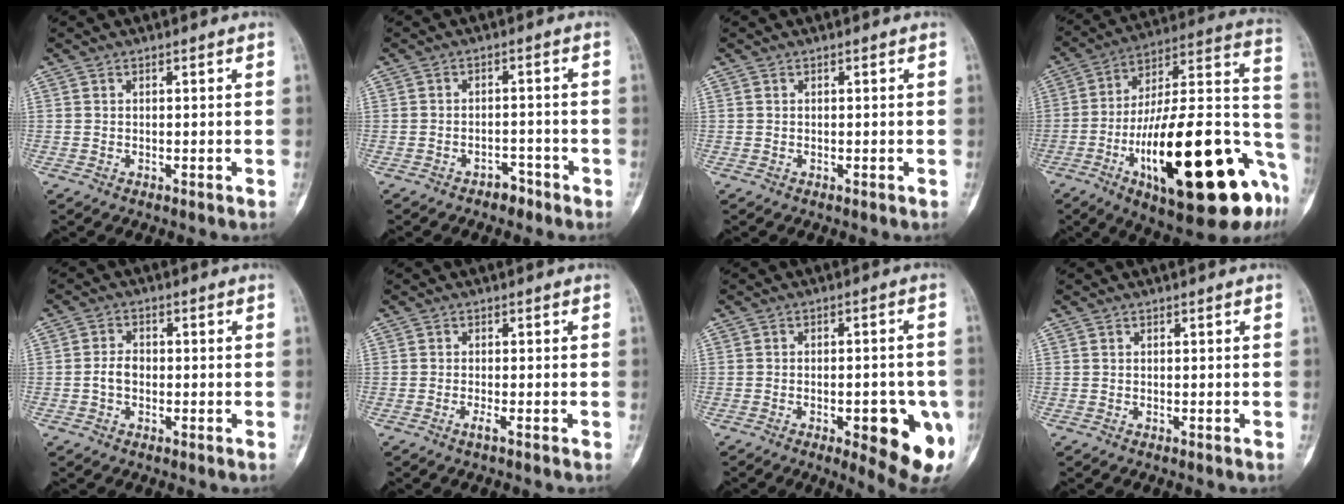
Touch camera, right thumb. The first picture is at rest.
{"total": 2.9, "force": [-2.2, 1.6, 1.0], "torque": [-0.010, 0.020, -0.028]}
{"total": 0.0}
{"total": 34.3, "force": [-12.3, 11.1, 30.0], "torque": [-0.399, 0.043, -0.179]}
{"total": 3.1, "force": [-0.6, 2.2, 2.1], "torque": [-0.036, 0.013, -0.014]}
{"total": 1.2, "force": [-0.7, 0.0, 0.9], "torque": [-0.024, -0.001, -0.015]}
{"total": 13.7, "force": [-4.6, 4.8, 12.0], "torque": [-0.120, 0.010, -0.041]}
{"total": 0.0}